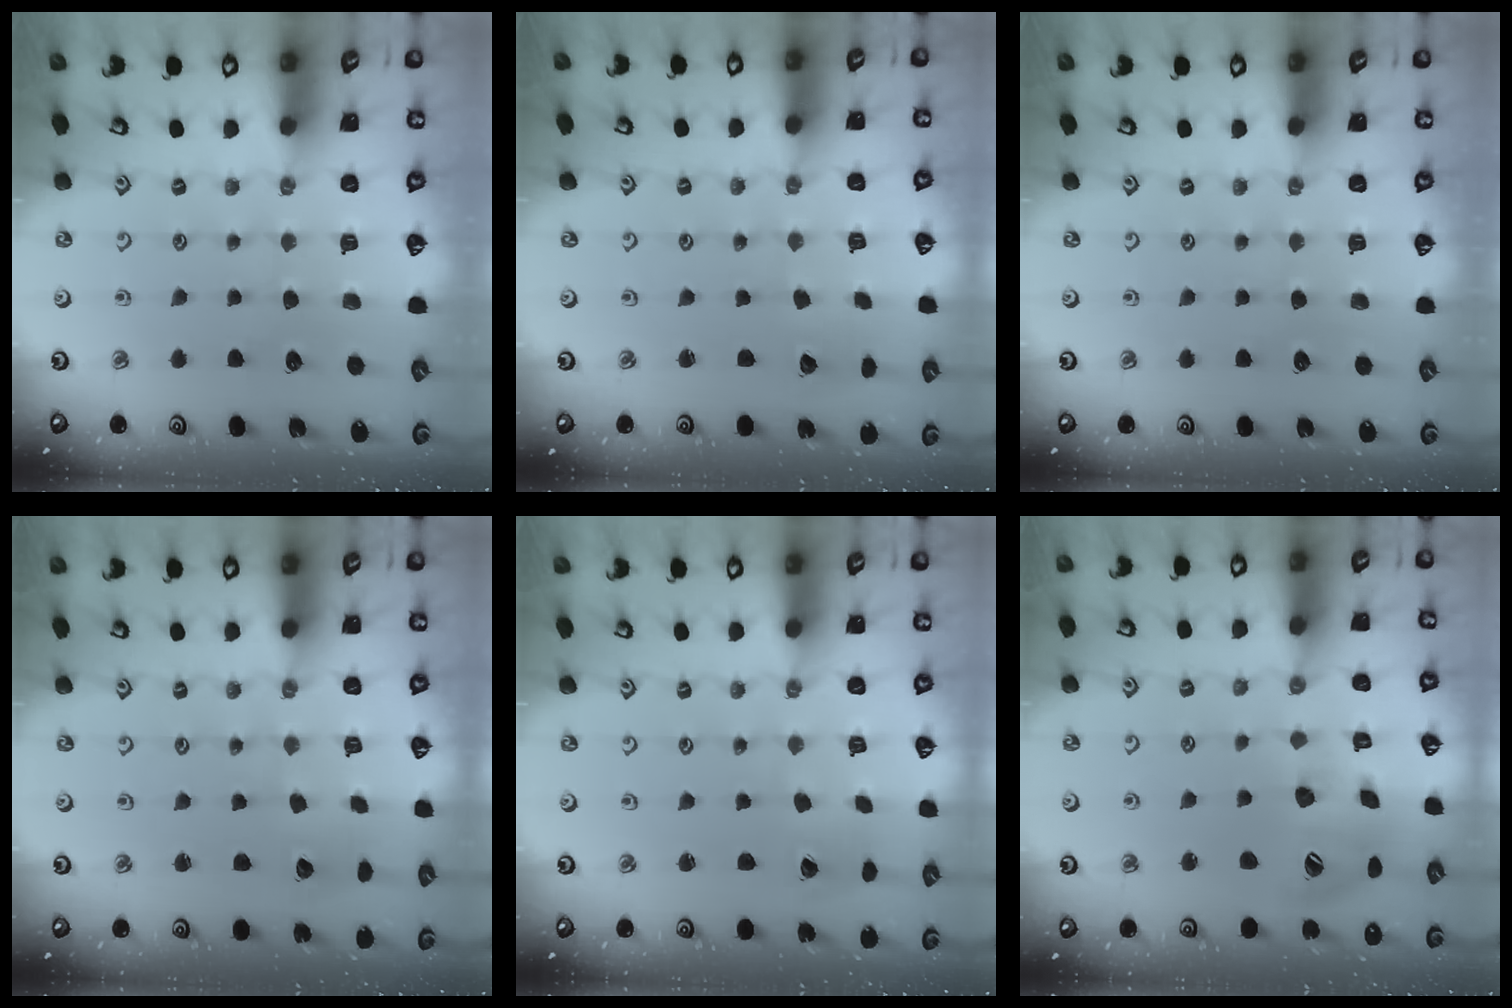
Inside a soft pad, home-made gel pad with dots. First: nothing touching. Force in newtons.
{"total": 1.2, "press": 1.2, "slide": 0.1}
{"total": 0.0}
{"total": 3.0, "press": 3.0, "slide": 0.3}
{"total": 1.7, "press": 1.7, "slide": 0.1}
{"total": 16.4, "press": 16.3, "slide": 2.2}